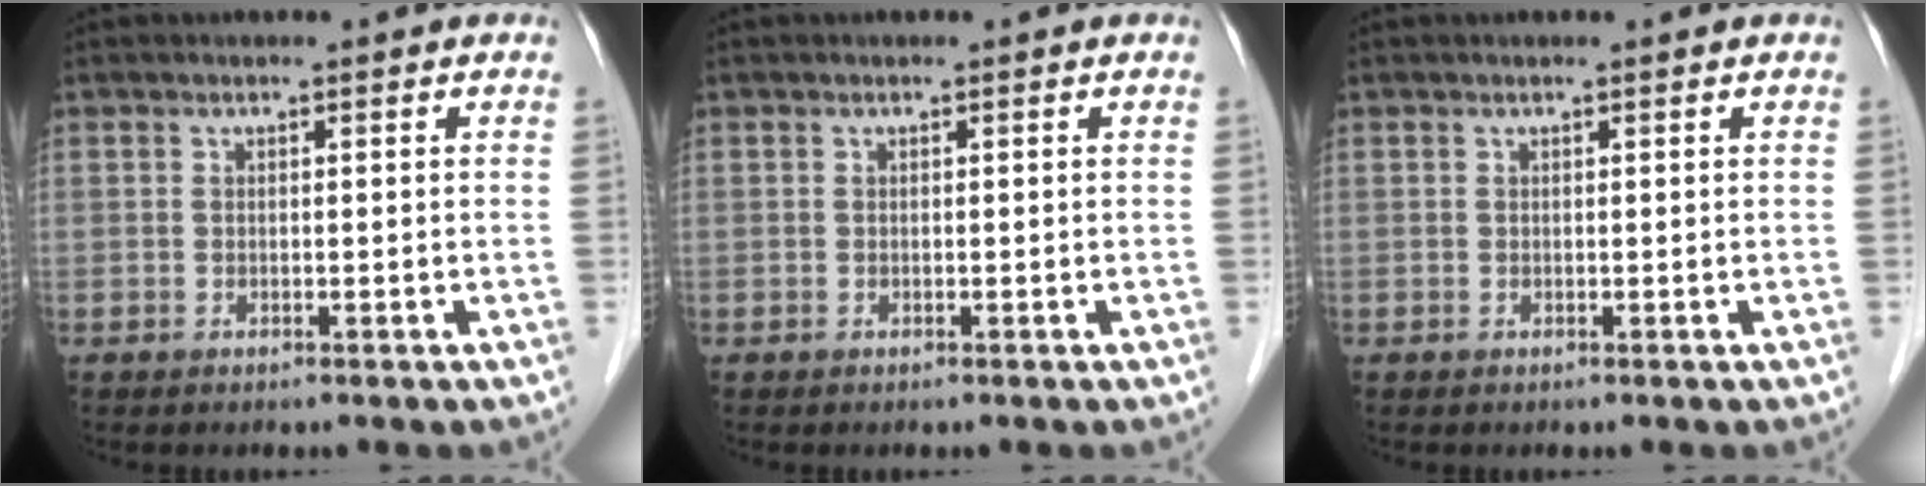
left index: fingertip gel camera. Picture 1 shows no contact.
{"total": 0.0}
{"total": 0.0}